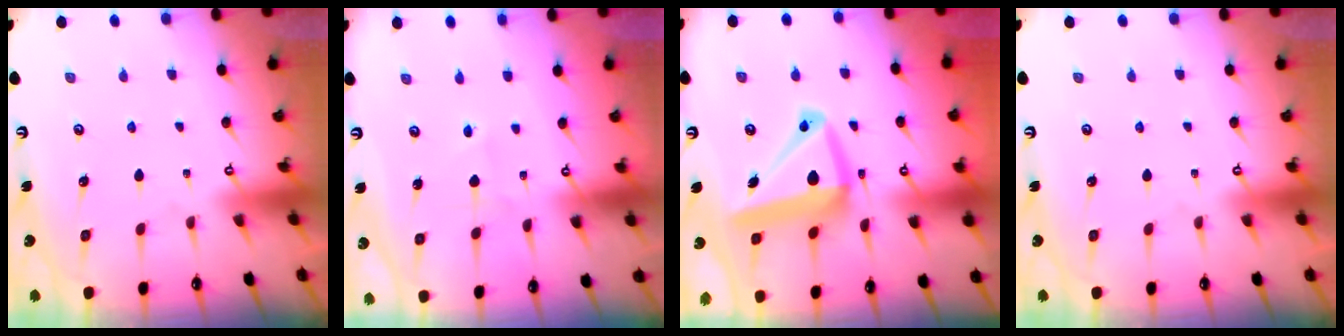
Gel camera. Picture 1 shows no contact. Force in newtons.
{"total": 1.3, "press": 1.3, "slide": 0.1}
{"total": 13.9, "press": 13.6, "slide": 2.6}
{"total": 0.0}